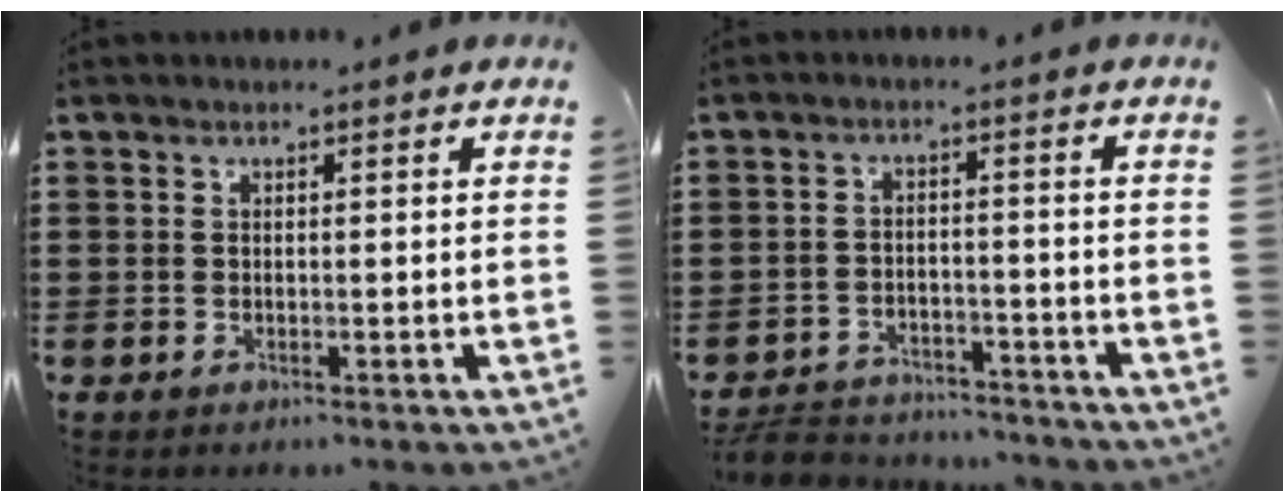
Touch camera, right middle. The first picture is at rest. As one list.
[{"total": 4.9, "force": [-4.8, 0.8, 0.6], "torque": [-0.021, 0.002, -0.099]}]